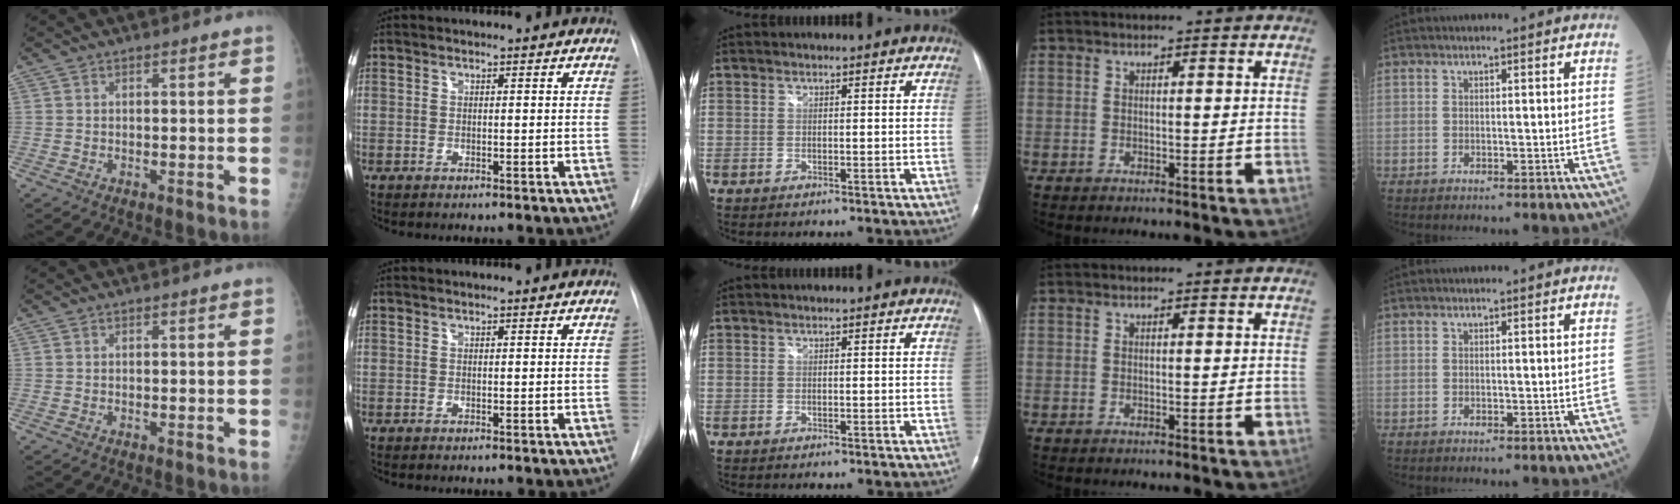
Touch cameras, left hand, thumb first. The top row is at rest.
{}